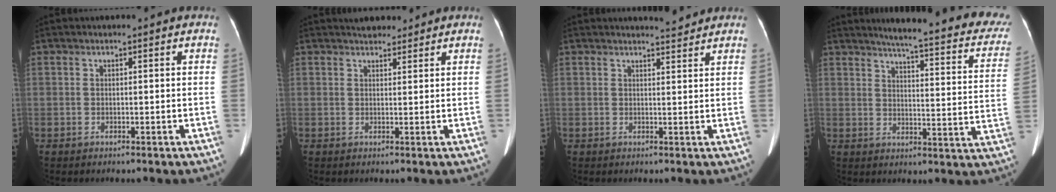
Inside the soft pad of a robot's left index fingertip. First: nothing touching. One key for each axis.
{"total": 3.3, "fx": 2.9, "fy": 1.3, "fz": 0.7, "tx": -0.008, "ty": 0.015, "tz": 0.043}
{"total": 2.8, "fx": 2.8, "fy": 0.0, "fz": 0.4, "tx": -0.010, "ty": -0.007, "tz": 0.037}
{"total": 24.7, "fx": 21.4, "fy": 3.1, "fz": 11.9, "tx": -0.145, "ty": -0.057, "tz": 0.239}